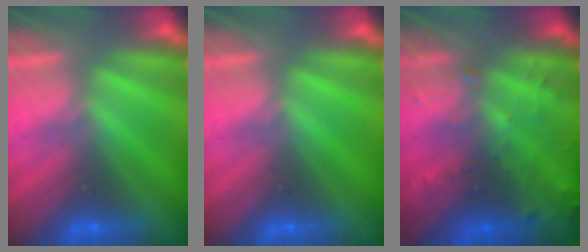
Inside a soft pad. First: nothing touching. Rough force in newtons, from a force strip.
{"total": 0.0}
{"total": 7.8}